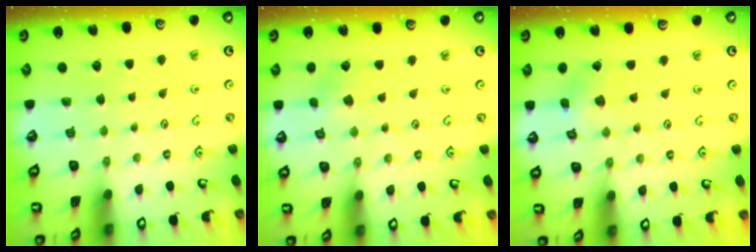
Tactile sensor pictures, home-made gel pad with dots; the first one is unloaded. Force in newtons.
{"total": 2.7, "press": 2.6, "slide": 0.5}
{"total": 2.2, "press": 2.2, "slide": 0.2}